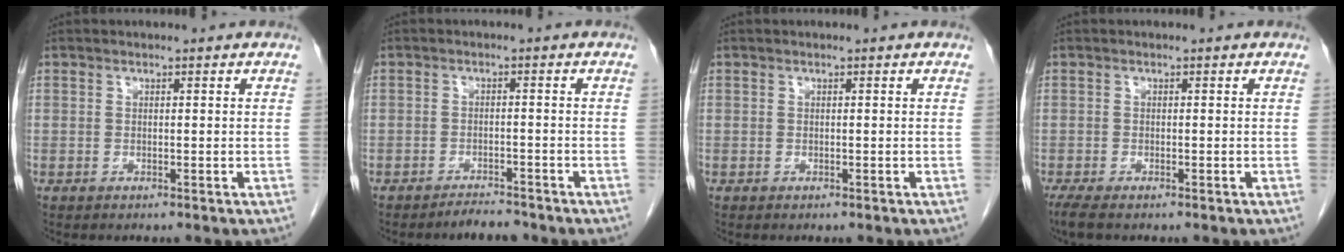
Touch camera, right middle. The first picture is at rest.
{"total": 2.9, "force": [-2.7, 0.7, 0.8], "torque": [-0.015, -0.003, -0.040]}
{"total": 0.0}
{"total": 2.9, "force": [-2.2, 0.7, 1.7], "torque": [-0.037, -0.012, -0.034]}